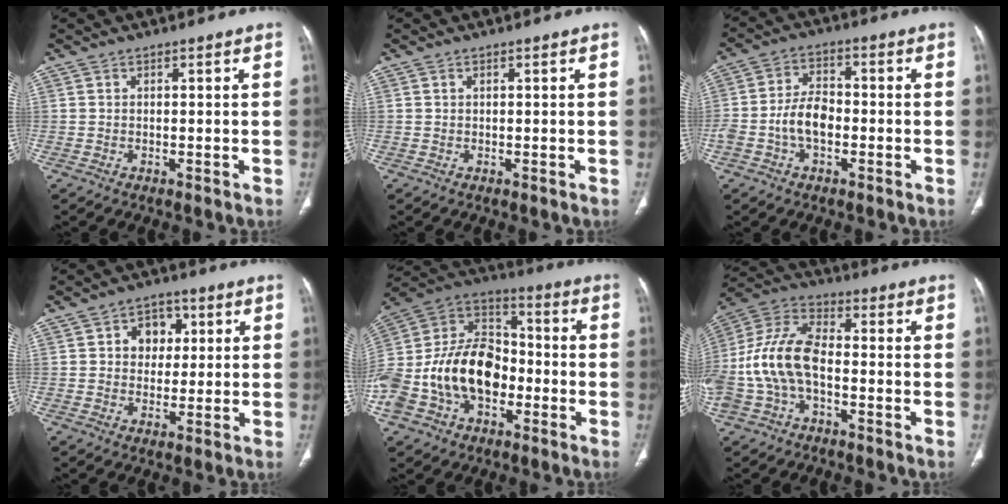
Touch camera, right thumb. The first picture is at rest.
{"total": 0.0}
{"total": 7.1, "force": [-1.9, 4.3, 5.3], "torque": [-0.099, 0.025, -0.041]}
{"total": 6.7, "force": [1.7, 5.3, 3.6], "torque": [-0.016, 0.001, 0.021]}
{"total": 24.5, "force": [-5.4, 17.0, 16.7], "torque": [-0.331, 0.059, -0.091]}
{"total": 15.6, "force": [-2.8, 9.0, 12.5], "torque": [-0.273, 0.039, -0.054]}